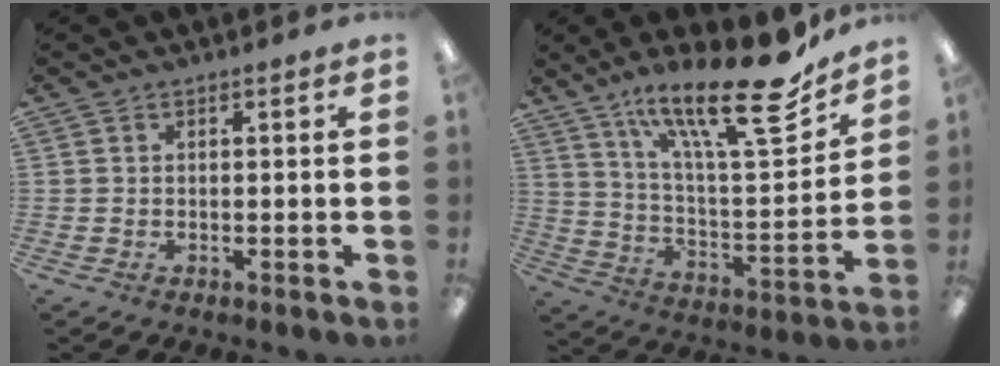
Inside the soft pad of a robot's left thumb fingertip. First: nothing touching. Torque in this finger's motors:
{"motor_torque": [0.32, 0.26, 1.52, -1.25, 0.32]}